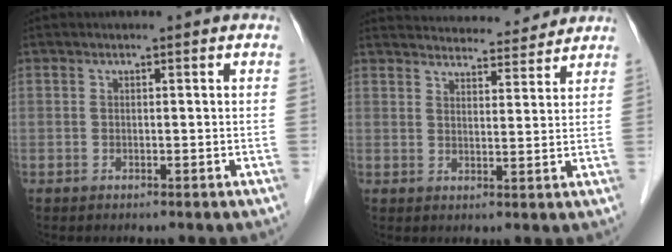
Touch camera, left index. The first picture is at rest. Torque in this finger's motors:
{"motor_torque": [-0.16, -0.63, 0.03, -0.01]}